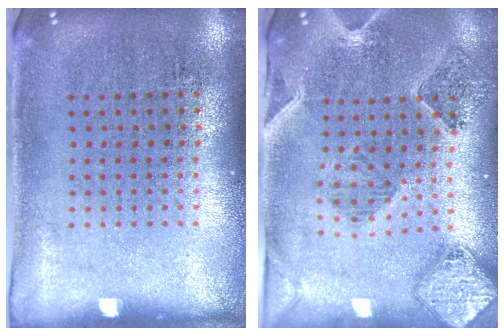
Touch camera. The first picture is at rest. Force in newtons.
{"total": 1.5, "press": 1.4, "slide": 0.4}